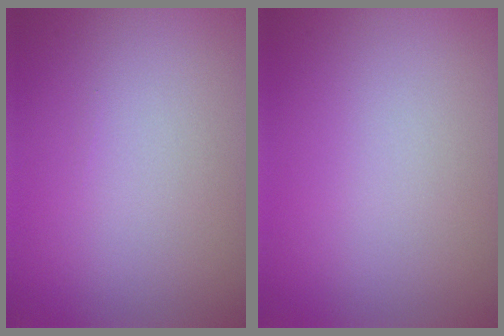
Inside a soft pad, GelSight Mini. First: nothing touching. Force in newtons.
{"total": 0.0}